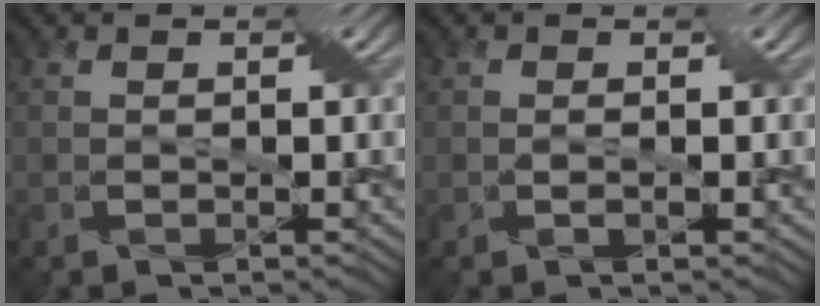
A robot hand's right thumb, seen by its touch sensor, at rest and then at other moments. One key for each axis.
{"total": 1.0, "fx": -0.3, "fy": 0.3, "fz": 1.0, "tx": -0.016, "ty": 0.000, "tz": -0.005}